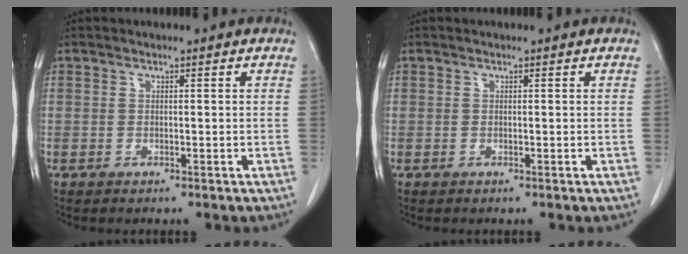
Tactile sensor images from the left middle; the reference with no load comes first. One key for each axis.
{"total": 0.0}